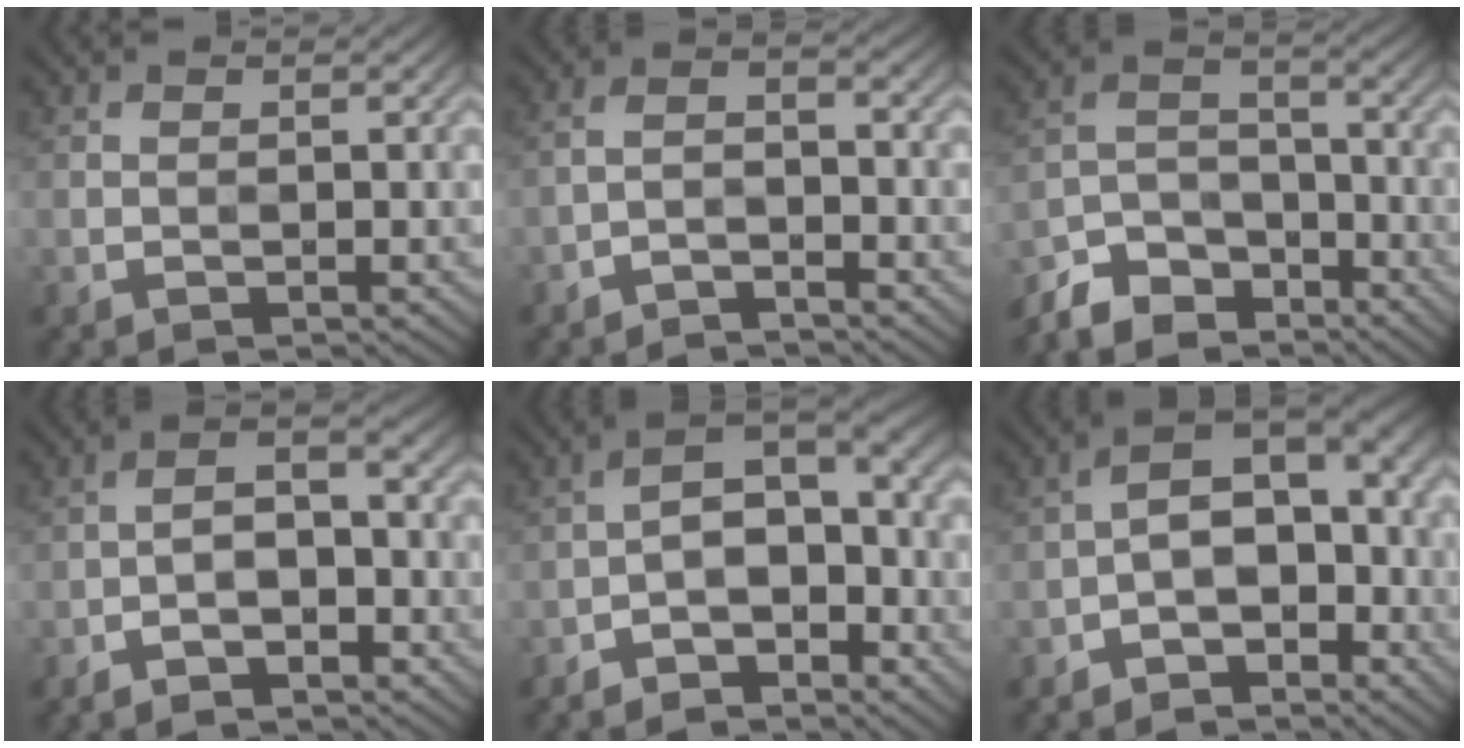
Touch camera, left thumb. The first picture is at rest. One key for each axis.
{"total": 3.2, "fx": -2.6, "fy": 0.6, "fz": 1.7, "tx": -0.036, "ty": 0.003, "tz": -0.060}
{"total": 8.0, "fx": -6.6, "fy": 3.7, "fz": 2.6, "tx": -0.060, "ty": -0.003, "tz": -0.136}
{"total": 5.5, "fx": -3.0, "fy": 2.1, "fz": 4.1, "tx": -0.066, "ty": 0.009, "tz": -0.054}
{"total": 7.1, "fx": -3.6, "fy": 3.2, "fz": 5.2, "tx": -0.084, "ty": 0.004, "tz": -0.069}
{"total": 8.2, "fx": -3.5, "fy": 4.4, "fz": 6.0, "tx": -0.092, "ty": 0.006, "tz": -0.068}